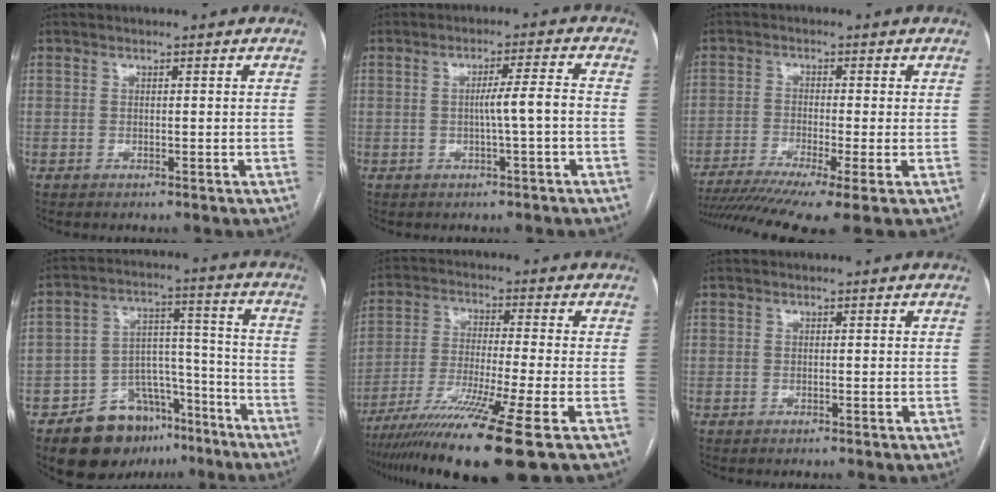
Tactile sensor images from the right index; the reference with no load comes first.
{"total": 5.9, "force": [-1.0, -0.9, 5.7], "torque": [-0.090, 0.012, -0.015]}
{"total": 13.6, "force": [-9.8, 0.1, 9.4], "torque": [-0.165, -0.025, -0.158]}
{"total": 13.9, "force": [-9.3, 8.5, 5.8], "torque": [-0.071, 0.054, -0.139]}
{"total": 14.8, "force": [-9.7, -1.8, 11.0], "torque": [-0.205, -0.047, -0.167]}
{"total": 0.0}